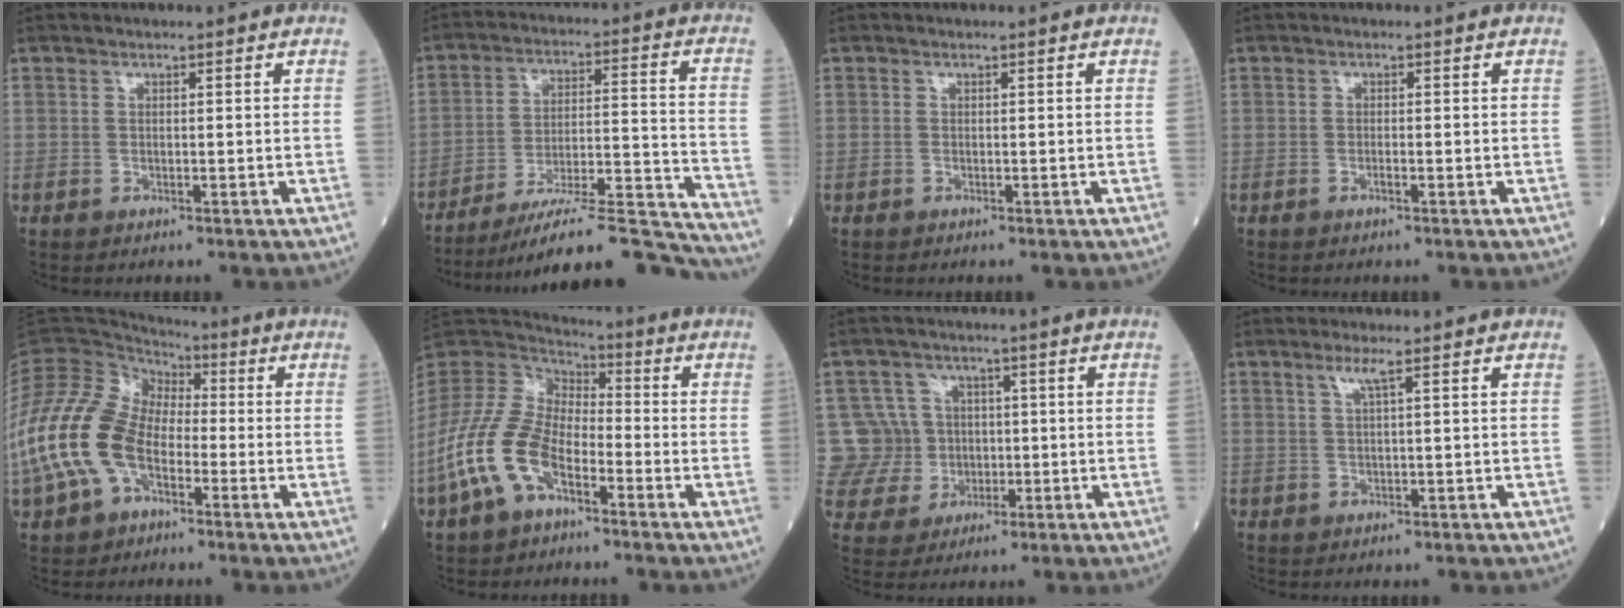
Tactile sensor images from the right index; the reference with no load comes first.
{"total": 20.4, "force": [-18.9, 0.4, 7.4], "torque": [-0.083, 0.022, -0.285]}
{"total": 0.0}
{"total": 0.6, "force": [-0.4, 0.1, 0.5], "torque": [-0.014, 0.000, -0.007]}
{"total": 14.2, "force": [-4.2, 9.1, 10.1], "torque": [-0.249, 0.019, -0.083]}
{"total": 12.6, "force": [-5.8, 6.4, 9.1], "torque": [-0.216, 0.008, -0.118]}
{"total": 8.3, "force": [0.6, 8.3, 0.6], "torque": [-0.020, 0.025, 0.023]}
{"total": 1.9, "force": [1.0, -0.4, 1.5], "torque": [-0.038, 0.003, 0.022]}